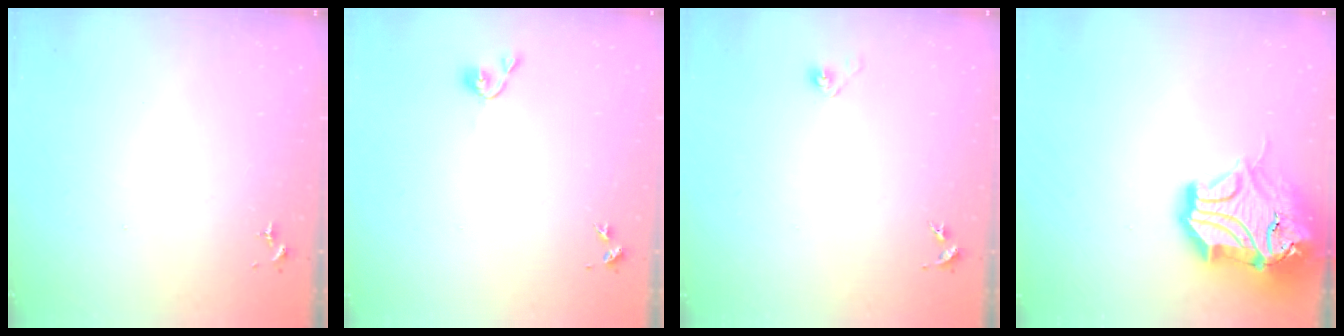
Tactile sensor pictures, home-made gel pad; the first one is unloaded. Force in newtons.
{"total": 3.7, "press": 3.6, "slide": 0.6}
{"total": 2.9, "press": 2.8, "slide": 0.8}
{"total": 21.9, "press": 21.7, "slide": 2.9}